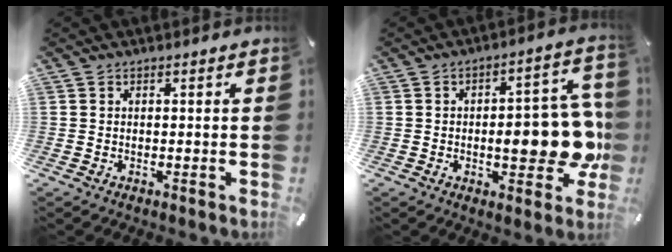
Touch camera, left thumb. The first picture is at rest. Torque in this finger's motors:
{"motor_torque": [1.04, 2.16, 1.65, 0.24, 0.25]}